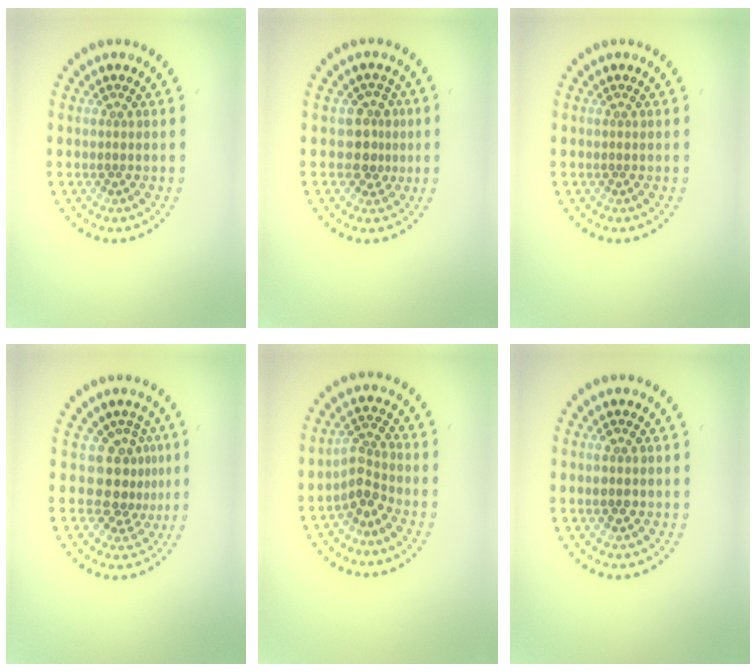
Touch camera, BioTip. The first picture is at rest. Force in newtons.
{"total": 2.5, "press": 2.2, "slide": 1.3}
{"total": 0.0}
{"total": 3.3, "press": 2.4, "slide": 2.2}
{"total": 2.6, "press": 2.0, "slide": 1.7}
{"total": 1.4, "press": 1.4, "slide": 0.1}